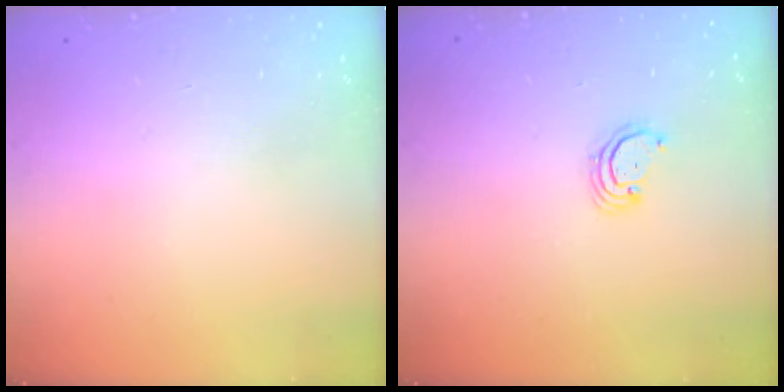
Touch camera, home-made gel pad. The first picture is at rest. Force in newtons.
{"total": 2.3, "press": 2.3, "slide": 0.2}